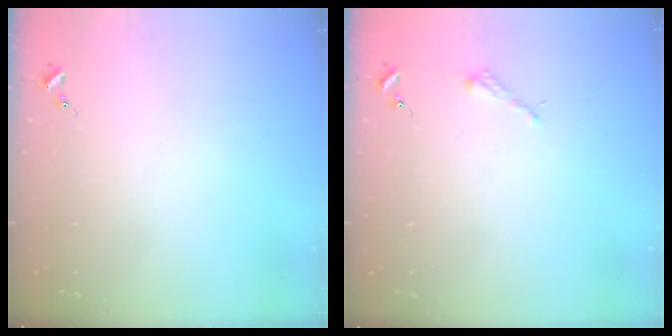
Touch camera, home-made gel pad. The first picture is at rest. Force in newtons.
{"total": 2.2, "press": 2.2, "slide": 0.3}